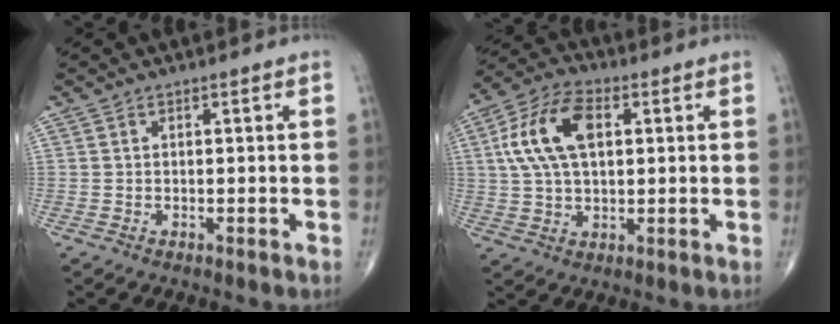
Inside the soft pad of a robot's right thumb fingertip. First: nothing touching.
{"total": 13.1, "force": [2.9, 7.4, 10.4], "torque": [-0.201, 0.017, 0.051]}